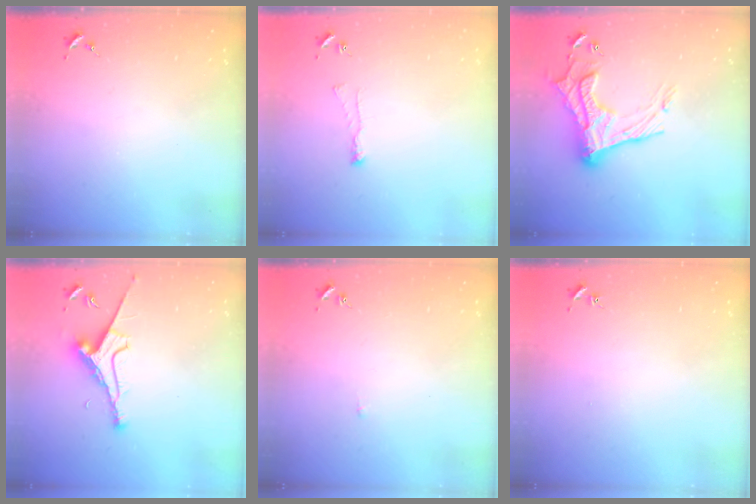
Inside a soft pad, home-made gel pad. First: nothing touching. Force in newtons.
{"total": 2.7, "press": 2.6, "slide": 0.7}
{"total": 19.3, "press": 19.3, "slide": 1.3}
{"total": 9.1, "press": 9.0, "slide": 1.3}
{"total": 2.6, "press": 2.6, "slide": 0.3}
{"total": 0.6, "press": 0.6, "slide": 0.1}